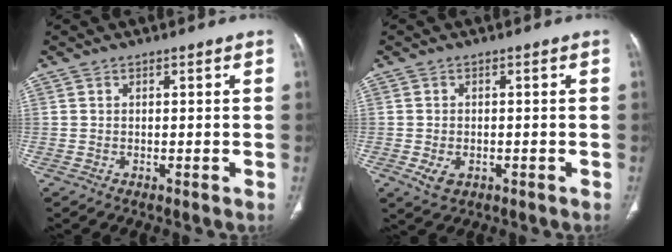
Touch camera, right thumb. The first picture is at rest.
{"total": 3.6, "force": [-1.2, 2.4, 2.4], "torque": [-0.043, 0.002, -0.012]}